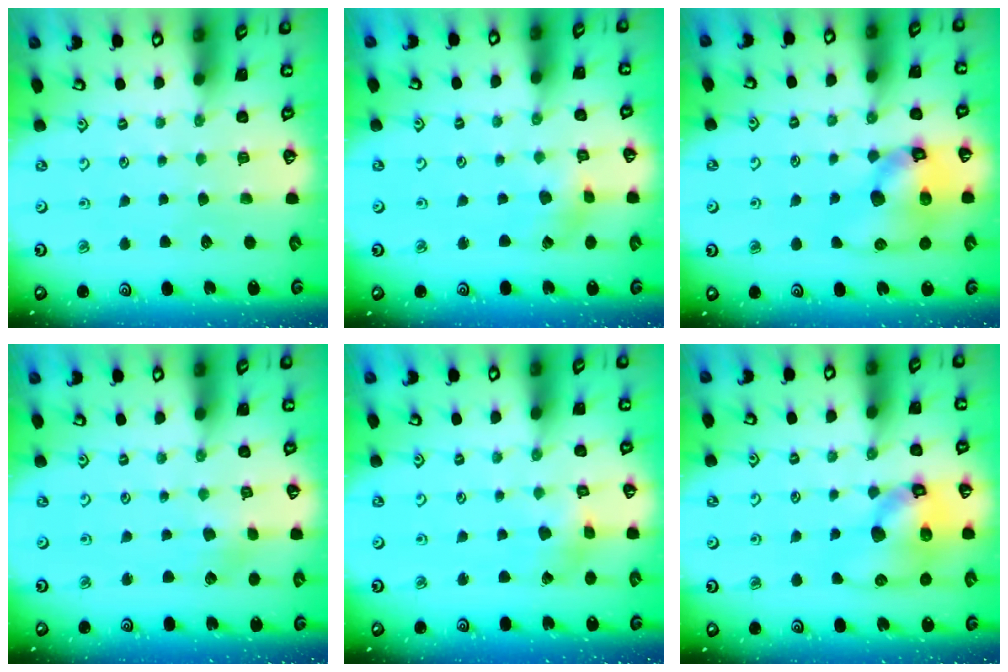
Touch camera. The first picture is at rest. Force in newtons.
{"total": 1.4, "press": 1.4, "slide": 0.2}
{"total": 14.4, "press": 14.2, "slide": 2.1}
{"total": 1.4, "press": 1.4, "slide": 0.2}
{"total": 2.4, "press": 2.4, "slide": 0.5}
{"total": 14.9, "press": 14.7, "slide": 2.4}